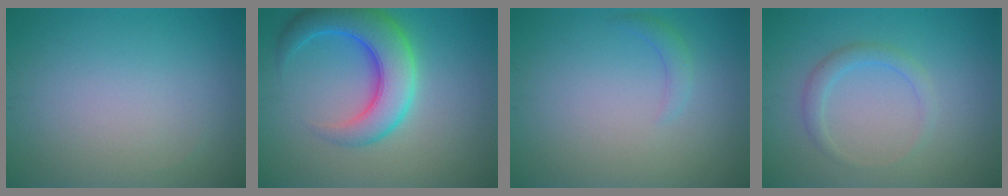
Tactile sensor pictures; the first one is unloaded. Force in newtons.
{"total": 7.4, "press": 7.4, "slide": 0.3}
{"total": 1.3, "press": 1.3, "slide": 0.1}
{"total": 1.8, "press": 1.8, "slide": 0.1}